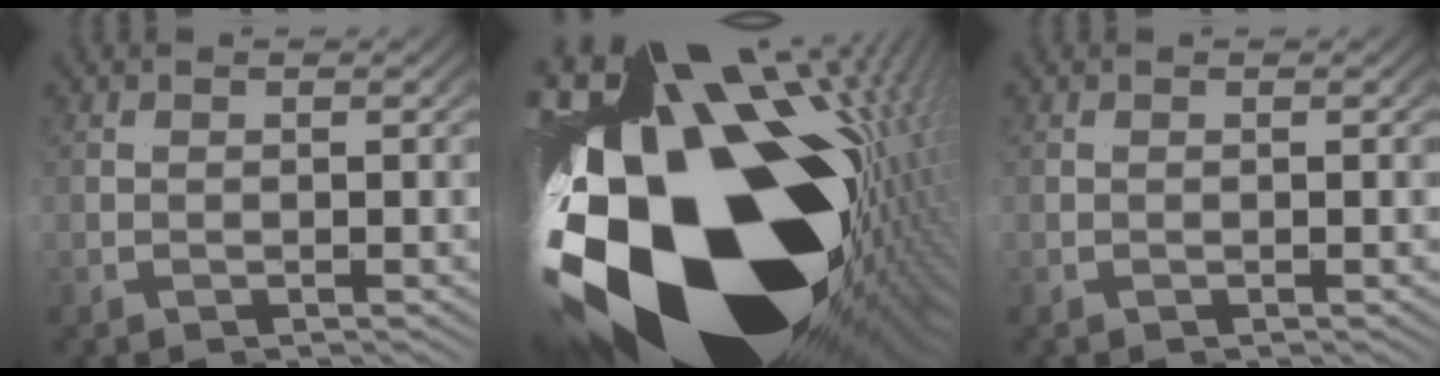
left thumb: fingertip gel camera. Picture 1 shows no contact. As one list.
[{"total": 37.0, "force": [-9.8, 20.4, 29.3], "torque": [-0.548, -0.089, -0.104]}, {"total": 0.0}]